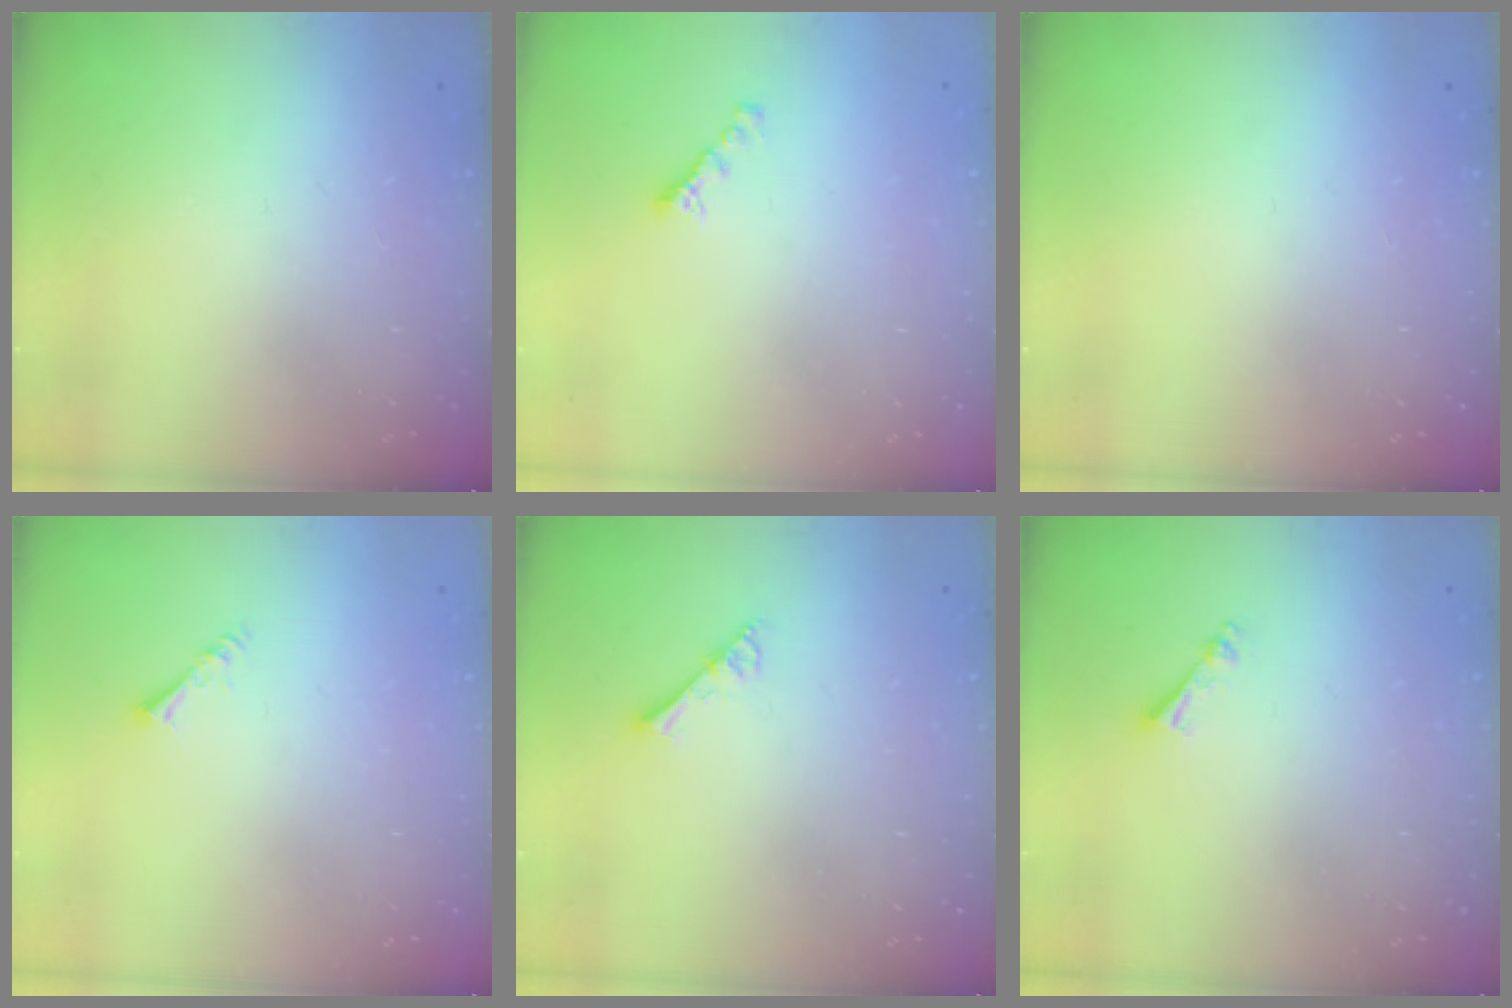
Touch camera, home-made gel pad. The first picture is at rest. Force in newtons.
{"total": 2.7, "press": 2.6, "slide": 0.8}
{"total": 0.0}
{"total": 1.8, "press": 1.8, "slide": 0.1}
{"total": 4.1, "press": 4.0, "slide": 0.5}
{"total": 2.4, "press": 2.3, "slide": 0.4}